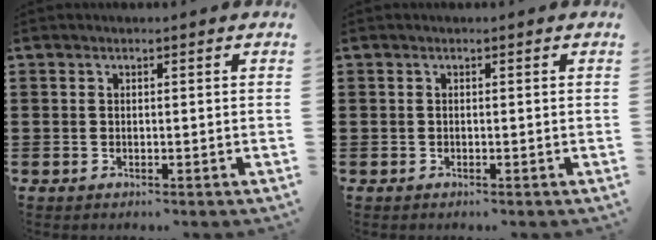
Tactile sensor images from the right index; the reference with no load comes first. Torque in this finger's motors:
{"motor_torque": [-0.37, 0.13, 0.00, -0.01]}